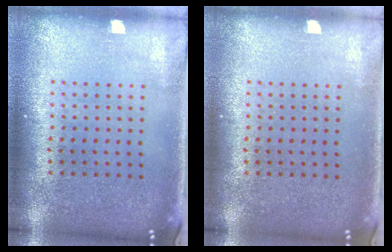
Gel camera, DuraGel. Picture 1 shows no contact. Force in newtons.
{"total": 0.0}